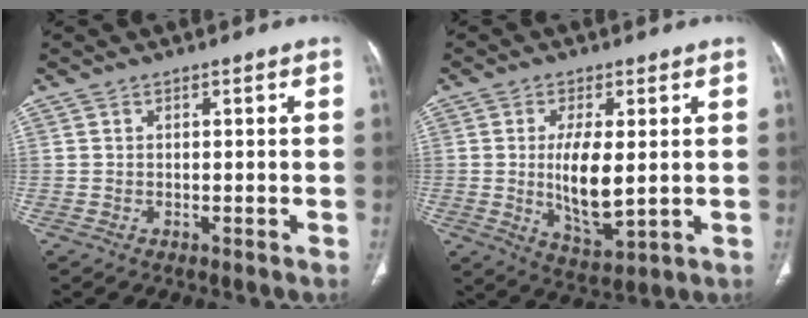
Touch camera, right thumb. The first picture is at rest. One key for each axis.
{"total": 9.0, "fx": 0.2, "fy": 3.5, "fz": 8.3, "tx": -0.145, "ty": -0.023, "tz": 0.015}